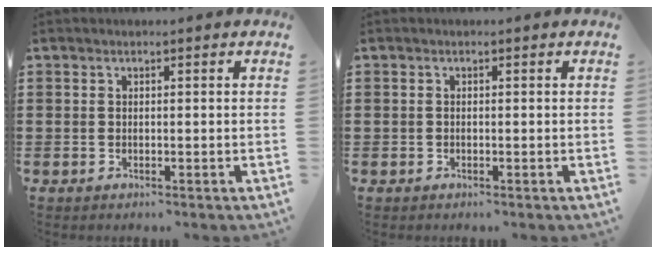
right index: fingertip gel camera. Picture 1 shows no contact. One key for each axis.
{"total": 0.0}